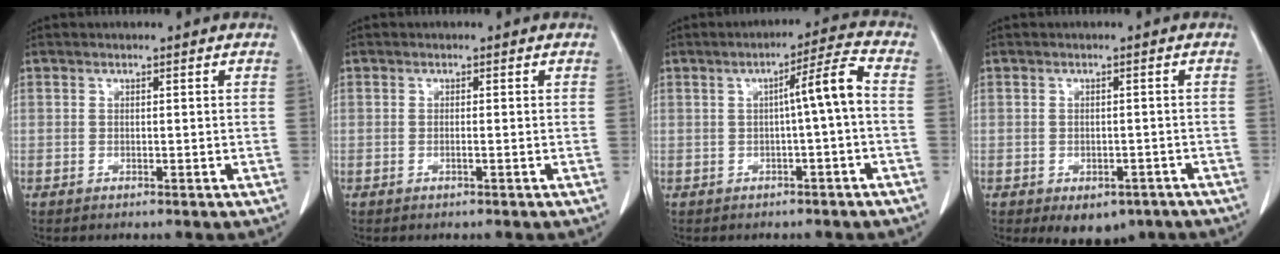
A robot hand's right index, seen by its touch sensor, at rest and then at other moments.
{"total": 0.6, "force": [-0.2, -0.1, 0.5], "torque": [-0.010, 0.001, -0.003]}
{"total": 5.4, "force": [-0.4, -0.5, 5.4], "torque": [-0.081, 0.015, -0.005]}
{"total": 5.9, "force": [-4.0, 3.7, 2.4], "torque": [-0.014, 0.003, -0.046]}